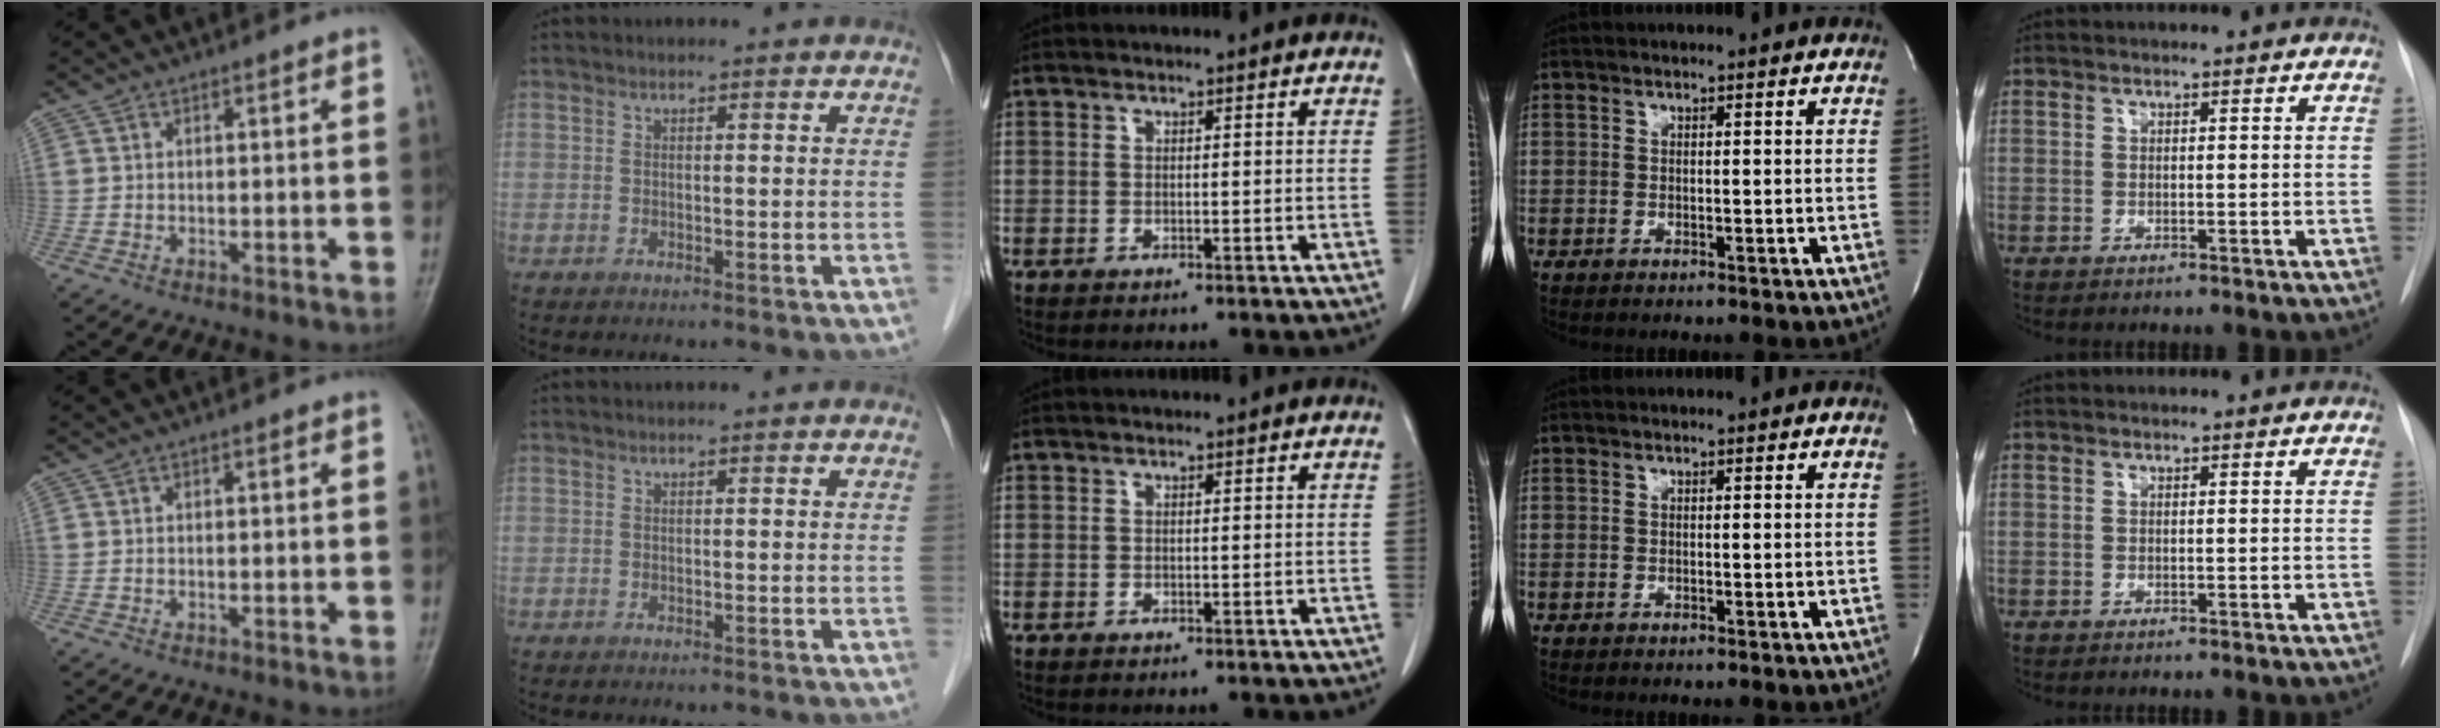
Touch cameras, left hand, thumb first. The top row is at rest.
{}